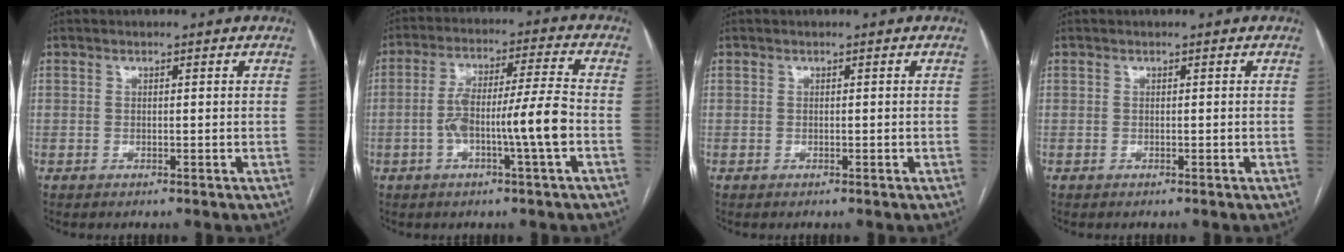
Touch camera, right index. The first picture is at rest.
{"total": 10.2, "force": [-2.6, -0.2, 9.9], "torque": [-0.180, 0.015, -0.048]}
{"total": 0.0}
{"total": 0.0}